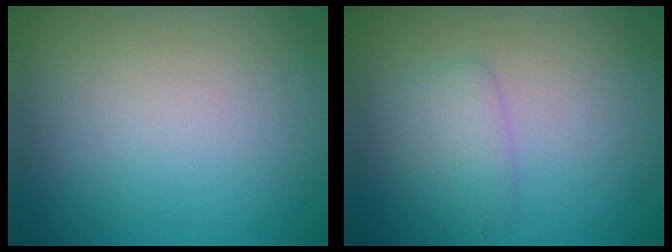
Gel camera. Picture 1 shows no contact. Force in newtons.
{"total": 2.0, "press": 2.0, "slide": 0.1}